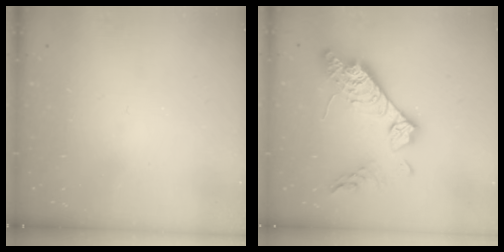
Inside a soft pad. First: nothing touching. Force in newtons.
{"total": 18.9, "press": 18.9, "slide": 1.3}